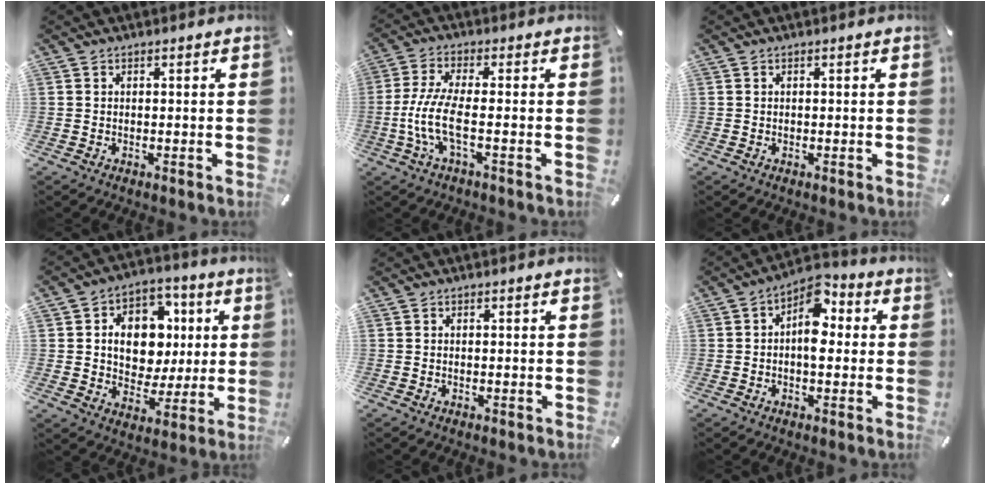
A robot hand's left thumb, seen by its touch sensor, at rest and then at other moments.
{"total": 8.9, "force": [-1.7, 2.4, 8.4], "torque": [-0.187, -0.017, -0.034]}
{"total": 0.0}
{"total": 12.1, "force": [1.2, 10.5, 5.8], "torque": [-0.087, 0.002, 0.031]}
{"total": 0.0}
{"total": 8.3, "force": [1.3, 5.1, 6.4], "torque": [-0.080, -0.008, 0.018]}